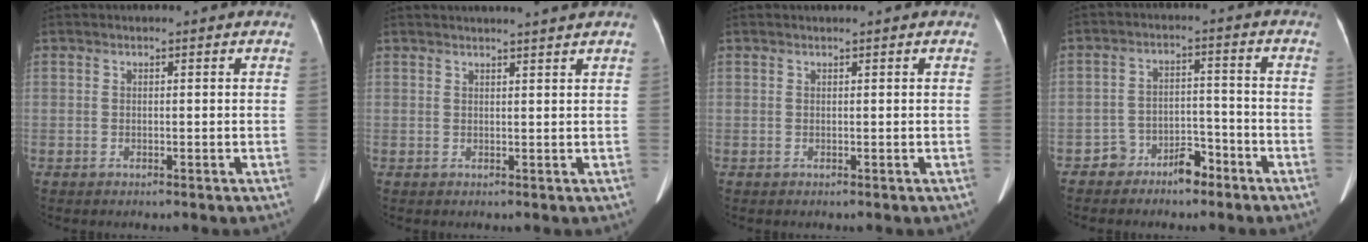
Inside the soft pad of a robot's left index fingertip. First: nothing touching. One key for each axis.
{"total": 4.5, "fx": 4.1, "fy": -0.8, "fz": 1.7, "tx": -0.020, "ty": 0.009, "tz": 0.046}
{"total": 0.0}
{"total": 4.8, "fx": -3.7, "fy": 2.6, "fz": 1.7, "tx": -0.023, "ty": 0.019, "tz": -0.058}